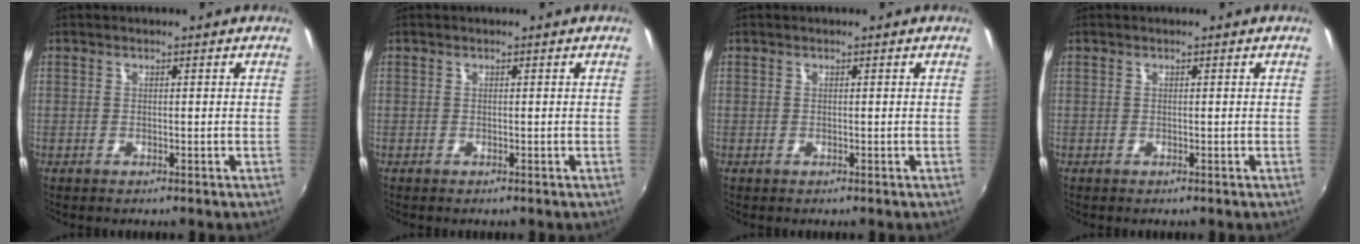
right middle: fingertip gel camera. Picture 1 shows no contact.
{"total": 0.0}
{"total": 0.0}
{"total": 0.0}